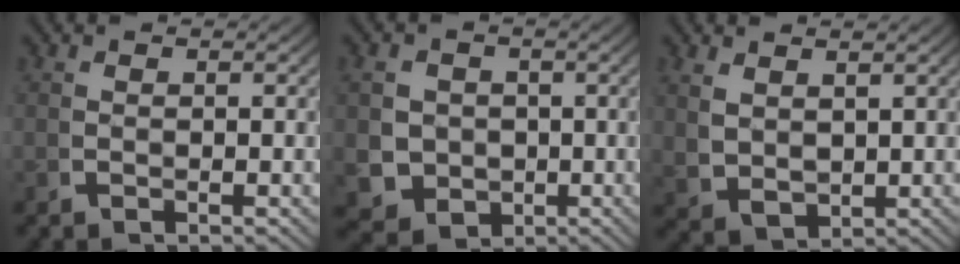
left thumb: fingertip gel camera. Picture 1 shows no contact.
{"total": 8.4, "force": [-1.9, 7.4, 3.4], "torque": [-0.078, -0.050, -0.012]}
{"total": 3.0, "force": [1.2, 2.1, 1.7], "torque": [-0.046, -0.022, 0.046]}